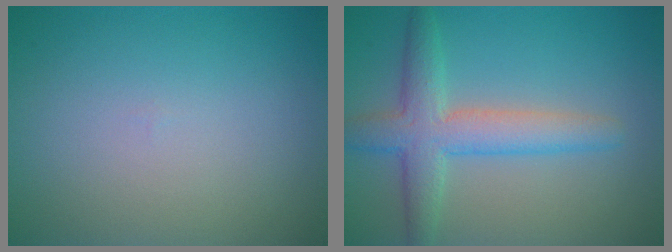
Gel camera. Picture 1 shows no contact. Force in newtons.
{"total": 4.9, "press": 4.9, "slide": 0.1}